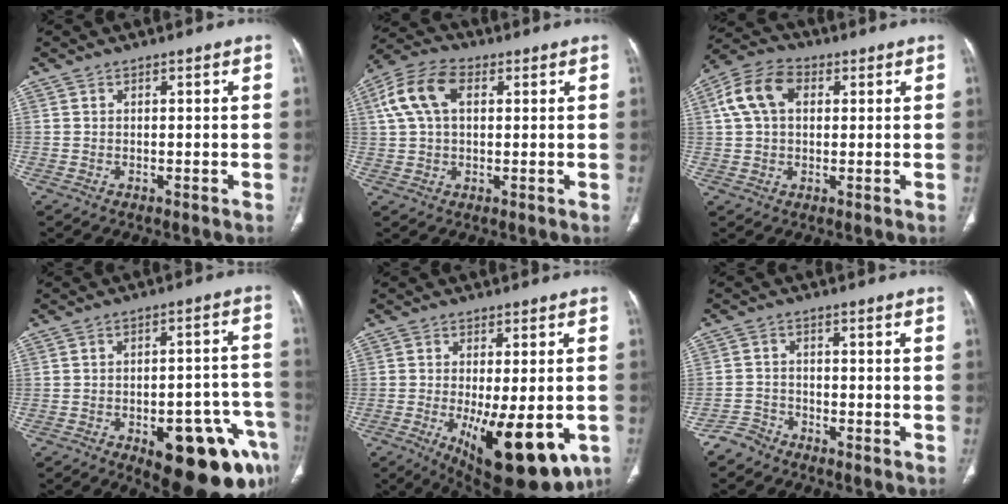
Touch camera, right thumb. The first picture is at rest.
{"total": 10.3, "force": [2.8, 6.4, 7.6], "torque": [-0.156, 0.026, 0.048]}
{"total": 9.9, "force": [2.6, 6.7, 6.8], "torque": [-0.131, 0.023, 0.040]}
{"total": 19.7, "force": [-9.6, 7.9, 15.3], "torque": [-0.129, 0.053, -0.115]}
{"total": 16.8, "force": [-5.7, 6.3, 14.4], "torque": [-0.183, -0.017, -0.066]}
{"total": 3.1, "force": [-2.8, 1.3, -0.3], "torque": [0.009, 0.006, -0.061]}